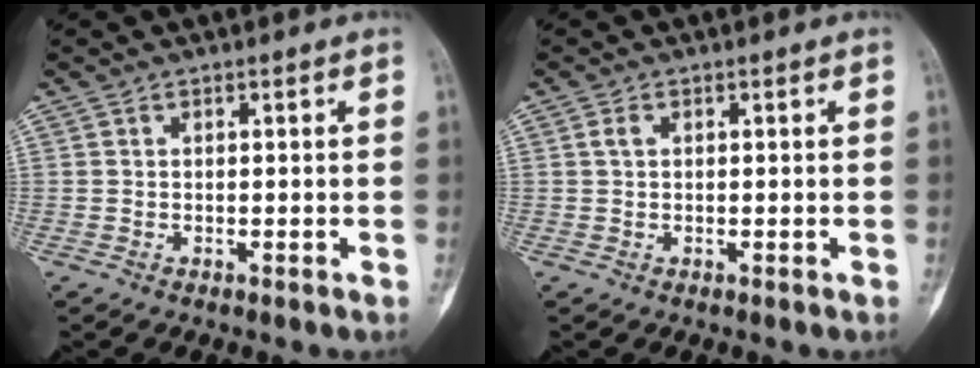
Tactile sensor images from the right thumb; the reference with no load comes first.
{"total": 1.2, "force": [0.4, 0.8, 0.9], "torque": [-0.020, 0.004, 0.008]}